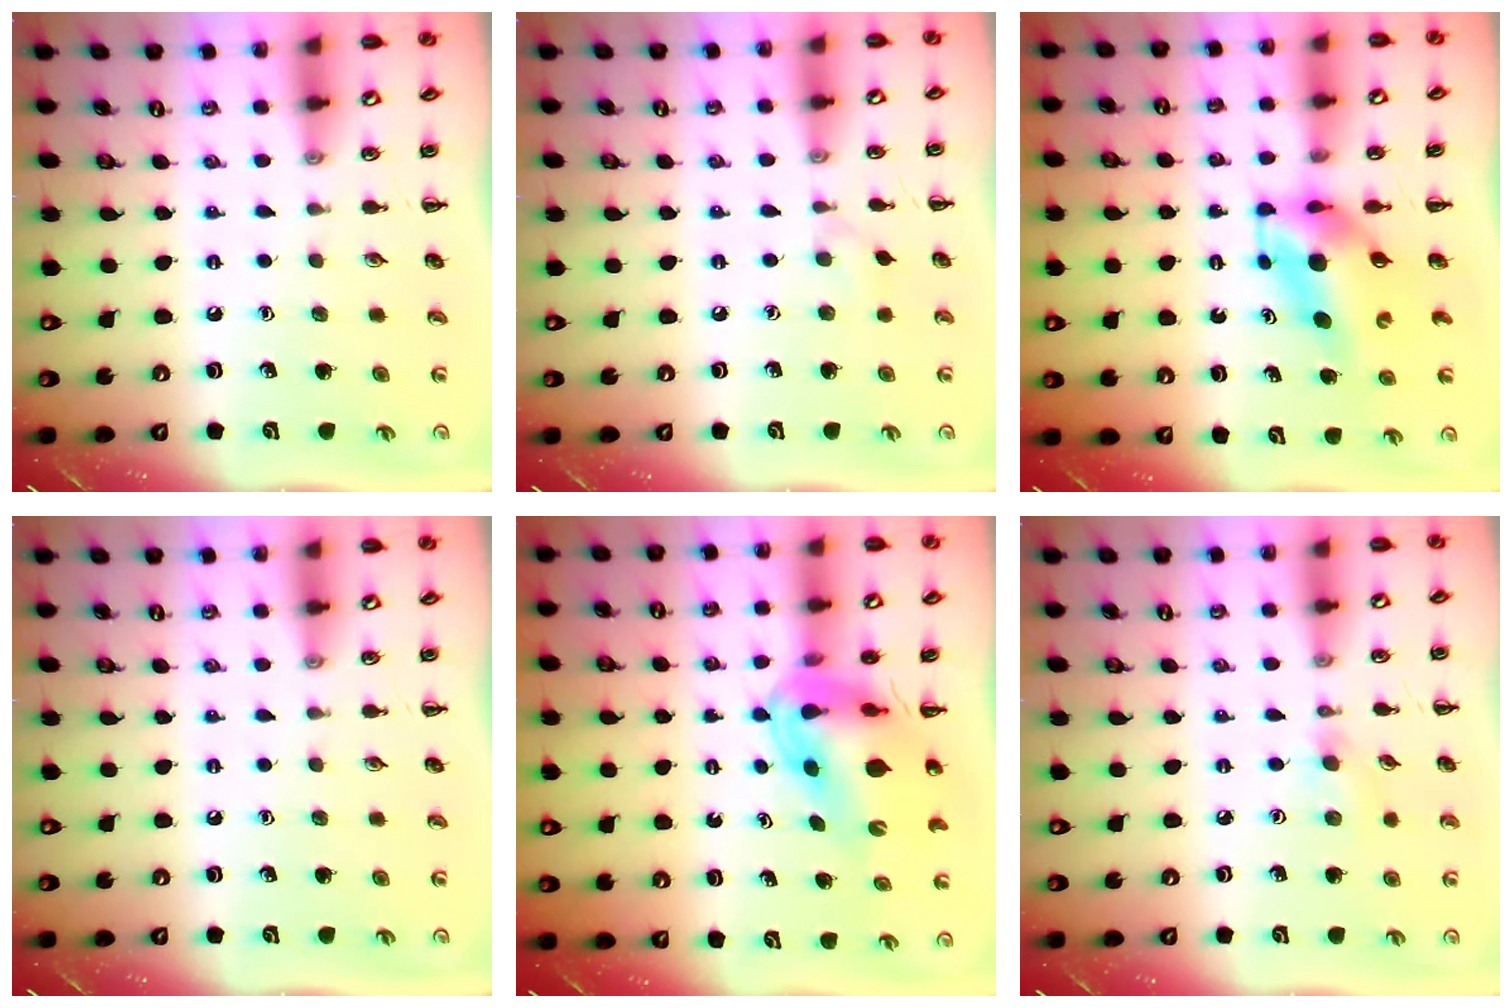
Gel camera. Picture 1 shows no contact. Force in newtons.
{"total": 3.4, "press": 3.1, "slide": 1.2}
{"total": 5.4, "press": 5.1, "slide": 1.5}
{"total": 0.0}
{"total": 10.8, "press": 10.3, "slide": 3.3}
{"total": 4.8, "press": 4.4, "slide": 1.8}